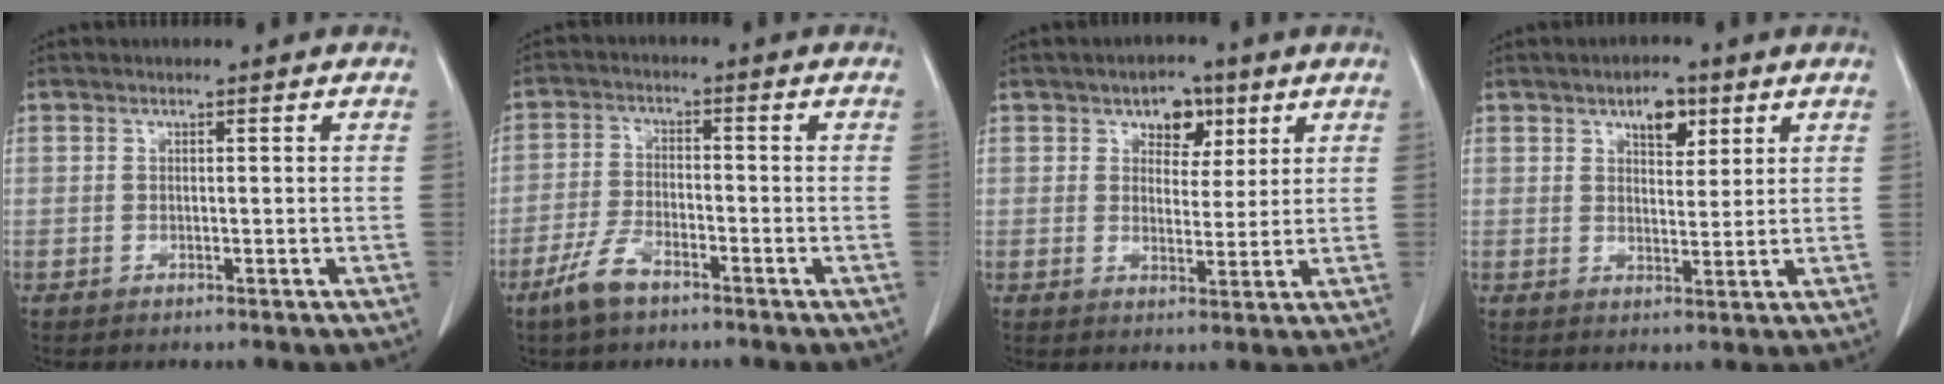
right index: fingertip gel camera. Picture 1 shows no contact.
{"total": 5.6, "force": [-3.9, 2.0, 3.4], "torque": [-0.078, -0.002, -0.075]}
{"total": 5.3, "force": [2.8, 3.4, 2.9], "torque": [-0.033, 0.010, 0.041]}
{"total": 4.7, "force": [2.6, 2.3, 3.2], "torque": [-0.049, 0.002, 0.042]}